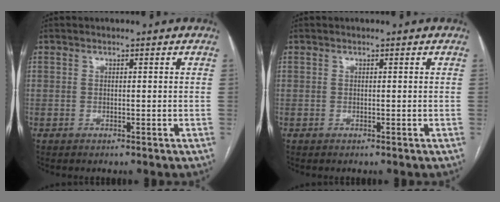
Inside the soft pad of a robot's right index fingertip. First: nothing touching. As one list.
[{"total": 0.0}]